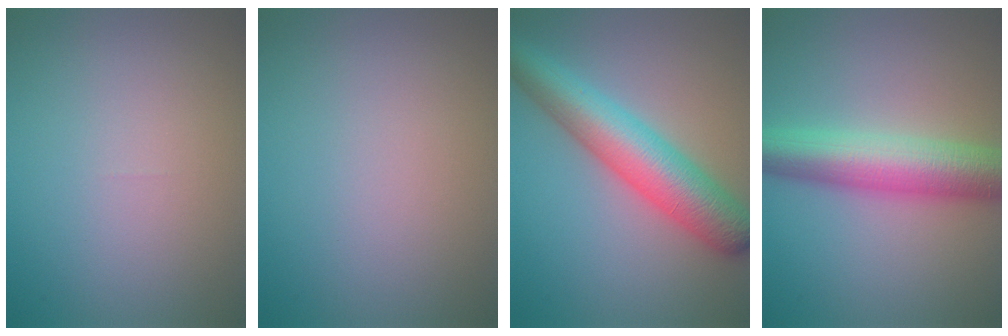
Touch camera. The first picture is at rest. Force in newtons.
{"total": 0.0}
{"total": 7.9, "press": 7.9, "slide": 0.1}
{"total": 7.9, "press": 7.9, "slide": 0.1}